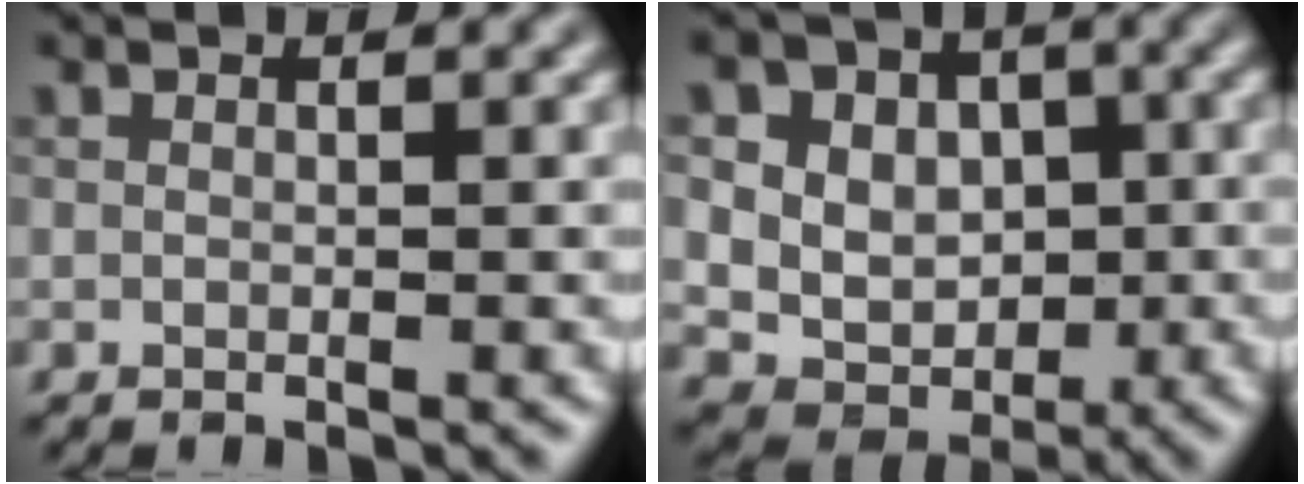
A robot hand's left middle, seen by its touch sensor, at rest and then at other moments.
{"total": 11.2, "force": [3.5, 9.1, 5.4], "torque": [-0.099, 0.021, 0.055]}